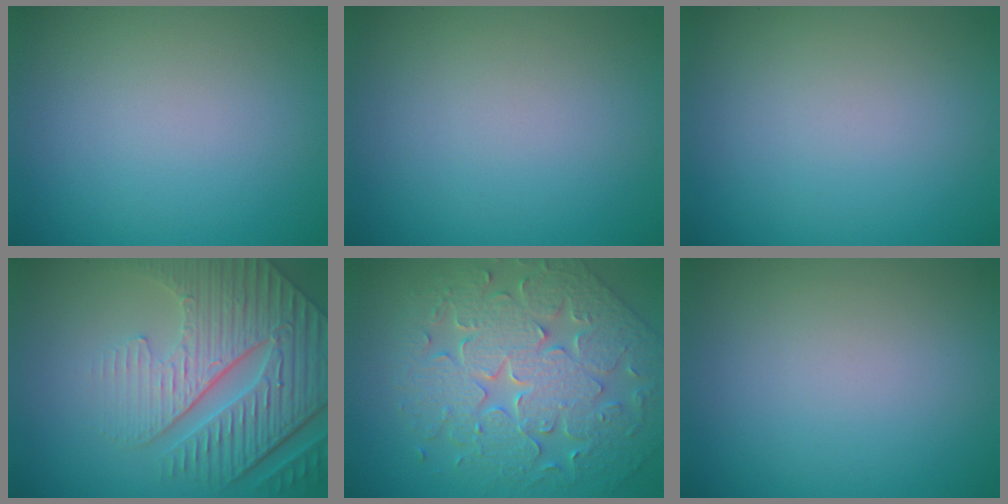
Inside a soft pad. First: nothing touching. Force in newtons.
{"total": 0.0}
{"total": 0.0}
{"total": 7.3, "press": 5.9, "slide": 4.3}
{"total": 6.8, "press": 6.0, "slide": 3.2}
{"total": 0.0}